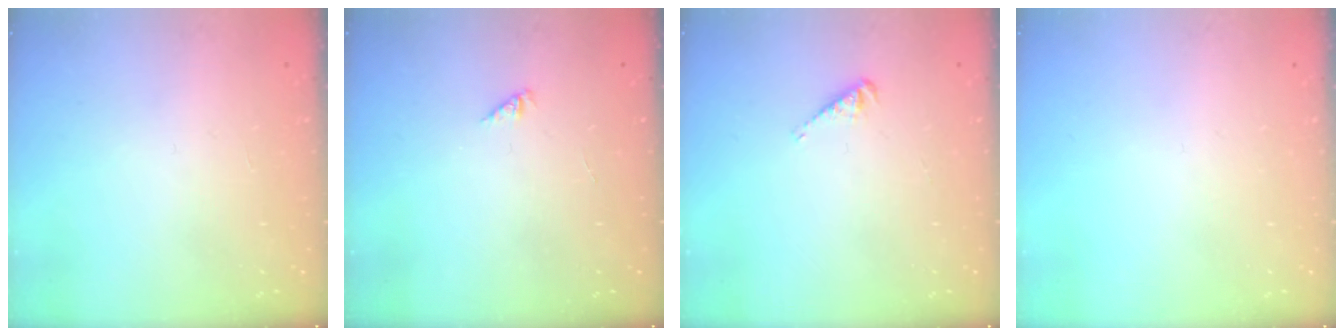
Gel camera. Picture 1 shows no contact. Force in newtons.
{"total": 0.0}
{"total": 2.6, "press": 2.5, "slide": 0.4}
{"total": 0.0}